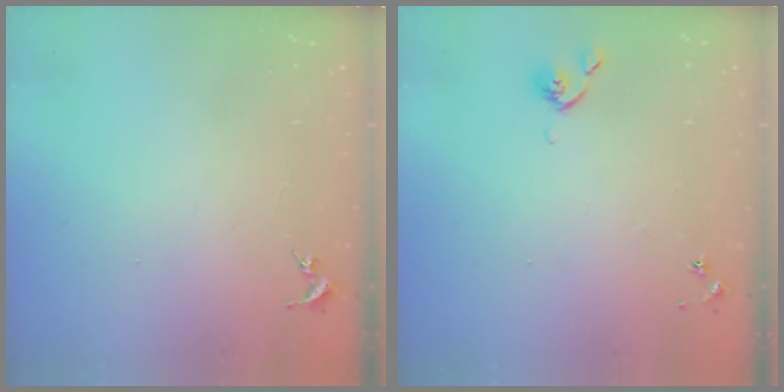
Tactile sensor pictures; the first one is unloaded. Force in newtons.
{"total": 4.4, "press": 4.3, "slide": 0.8}